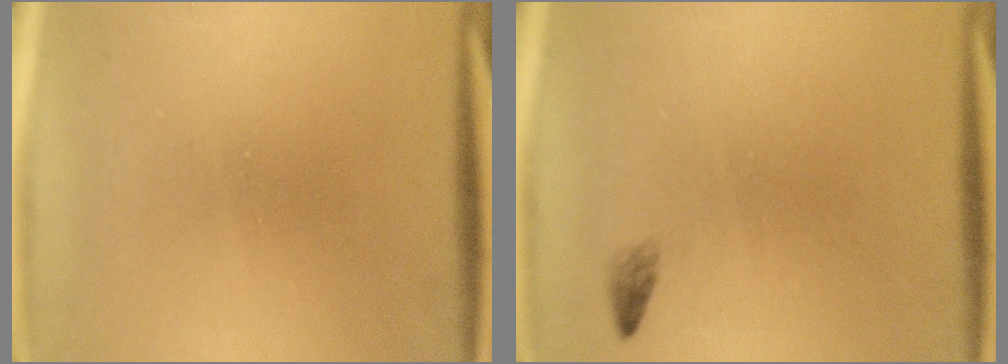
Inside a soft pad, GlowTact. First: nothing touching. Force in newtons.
{"total": 0.8}